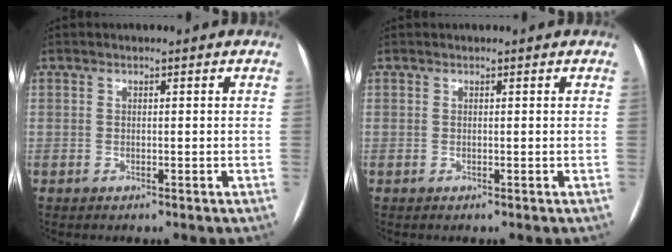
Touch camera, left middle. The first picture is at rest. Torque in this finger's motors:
{"motor_torque": [0.01, 0.01, 0.00, 0.00]}